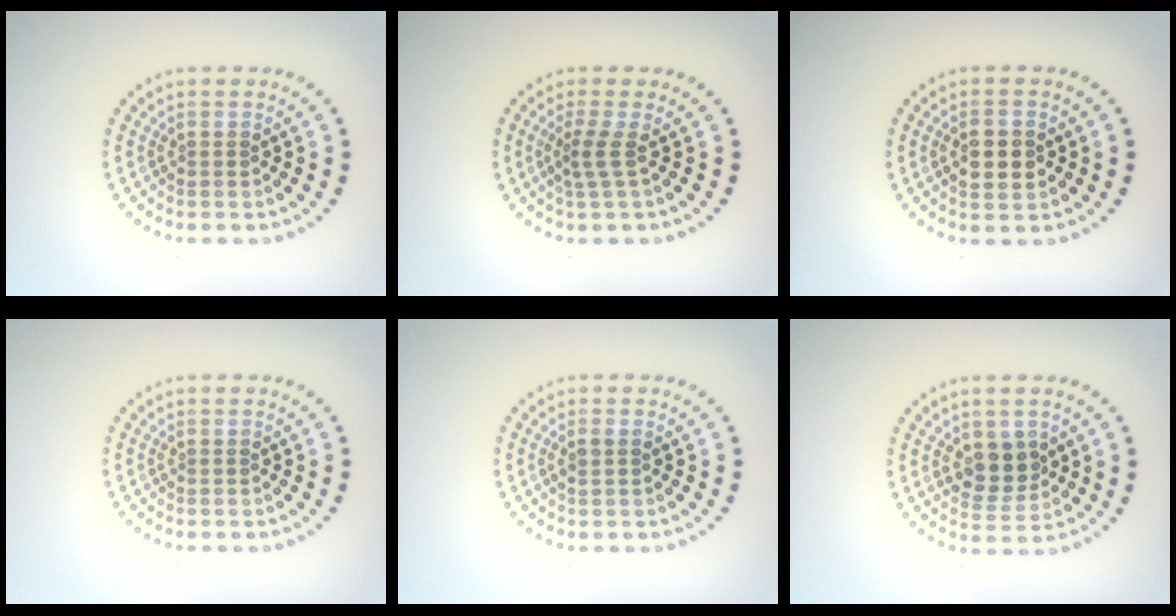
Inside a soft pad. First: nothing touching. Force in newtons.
{"total": 1.8, "press": 1.2, "slide": 1.4}
{"total": 2.9, "press": 2.9, "slide": 0.2}
{"total": 0.0}
{"total": 1.1, "press": 1.0, "slide": 0.4}
{"total": 3.4, "press": 3.2, "slide": 1.0}